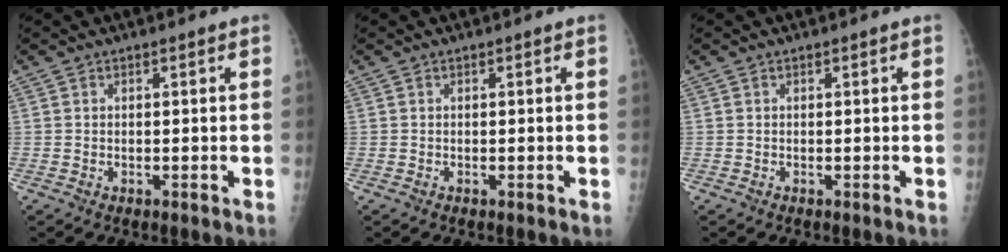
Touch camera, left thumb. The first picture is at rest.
{"total": 0.0}
{"total": 0.0}